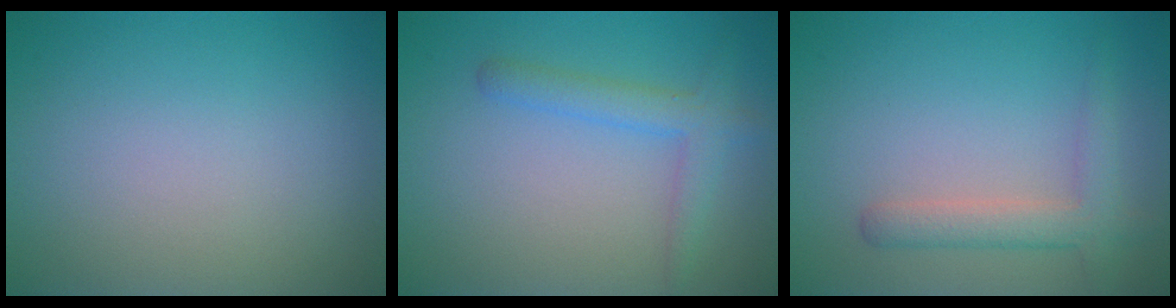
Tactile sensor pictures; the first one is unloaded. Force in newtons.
{"total": 2.7, "press": 2.7, "slide": 0.1}
{"total": 2.9, "press": 2.9, "slide": 0.2}